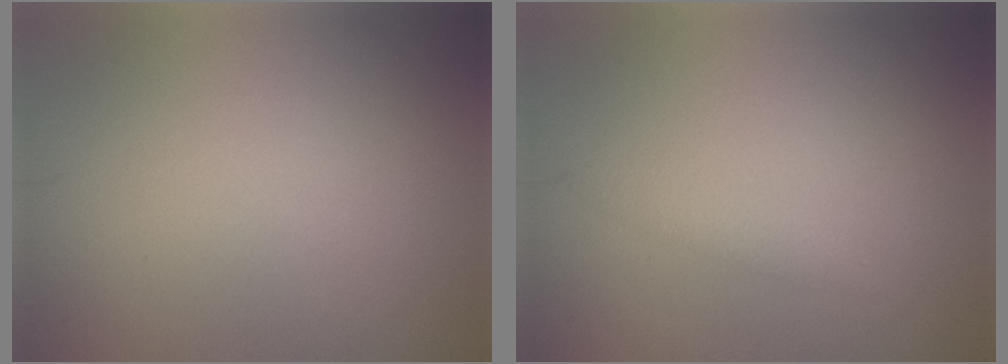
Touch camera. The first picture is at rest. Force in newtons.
{"total": 1.1, "press": 1.1, "slide": 0.0}